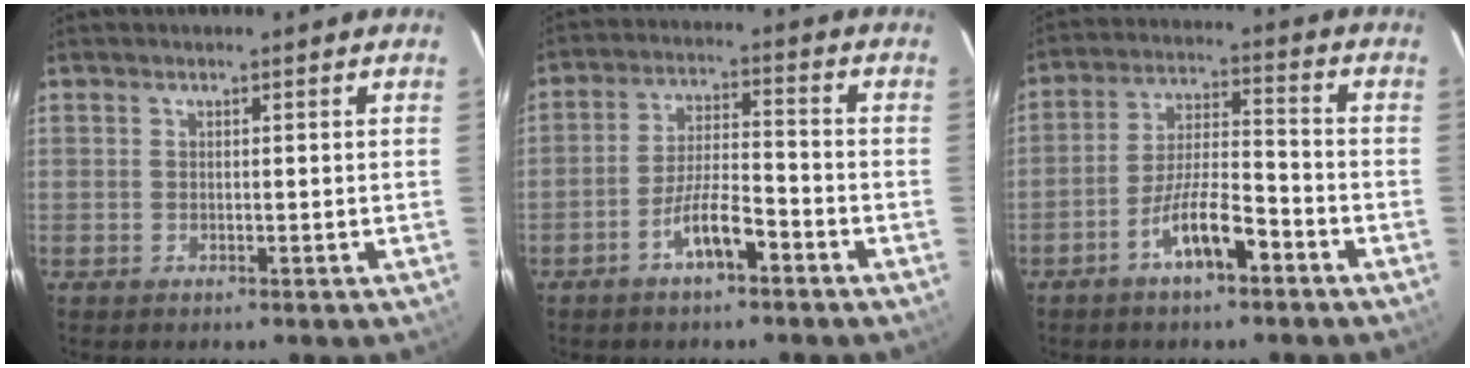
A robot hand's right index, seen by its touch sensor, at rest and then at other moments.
{"total": 7.2, "force": [-4.4, 1.6, 5.4], "torque": [-0.110, 0.009, -0.076]}
{"total": 8.9, "force": [-5.4, 2.1, 6.8], "torque": [-0.133, 0.010, -0.093]}